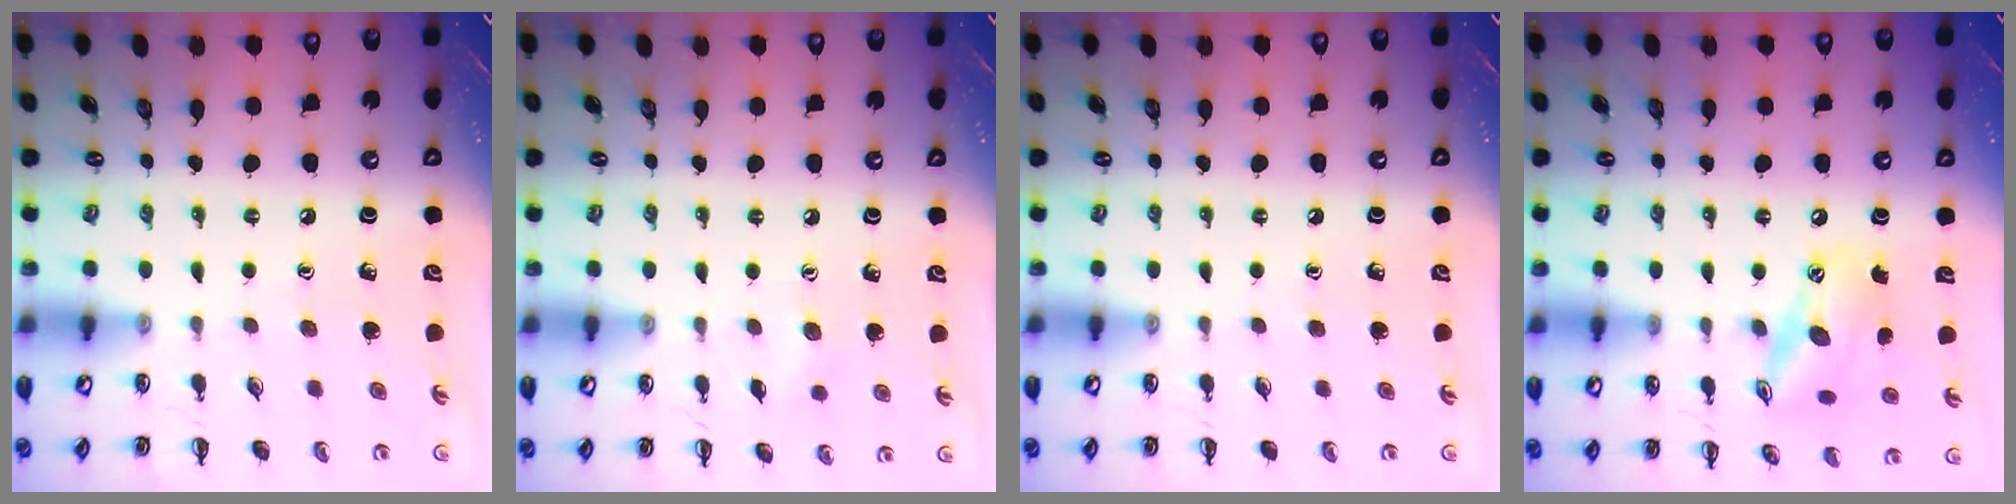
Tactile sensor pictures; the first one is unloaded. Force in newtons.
{"total": 4.1, "press": 3.9, "slide": 0.9}
{"total": 0.0}
{"total": 13.9, "press": 13.6, "slide": 2.7}